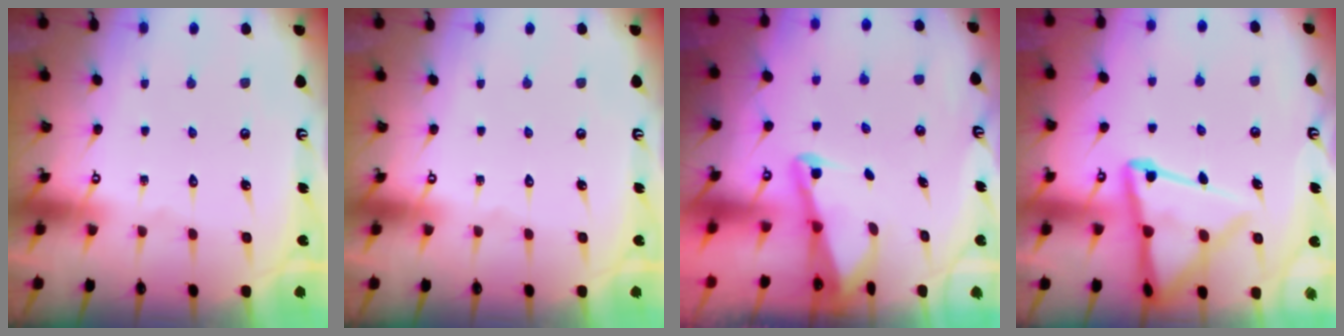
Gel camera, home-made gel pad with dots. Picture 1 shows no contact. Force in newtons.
{"total": 0.0}
{"total": 2.2, "press": 2.2, "slide": 0.3}
{"total": 13.8, "press": 13.8, "slide": 1.2}